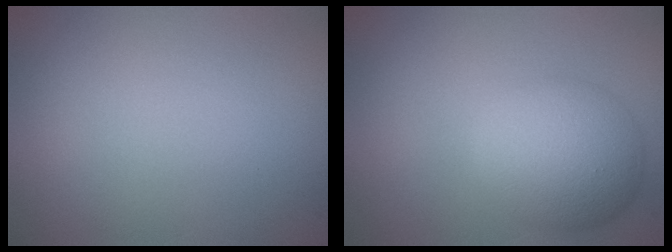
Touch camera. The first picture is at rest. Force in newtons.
{"total": 6.1, "press": 6.1, "slide": 0.1}